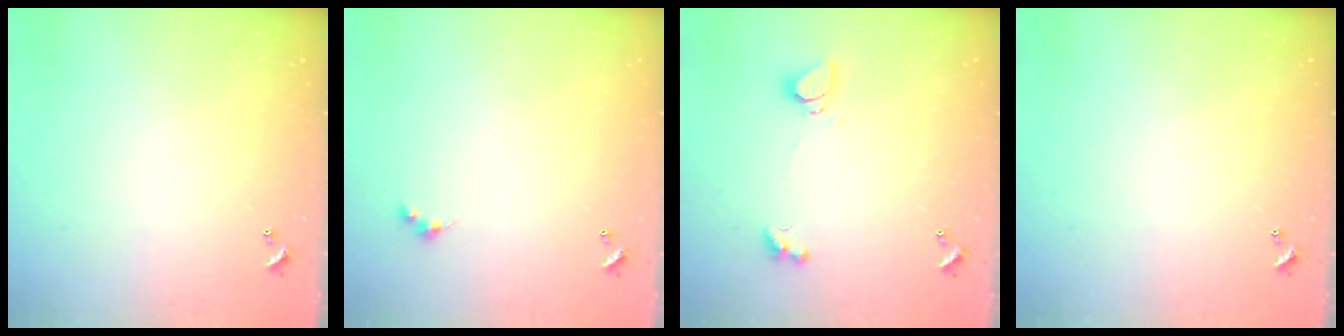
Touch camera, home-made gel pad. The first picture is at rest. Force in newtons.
{"total": 1.5, "press": 1.4, "slide": 0.3}
{"total": 1.0, "press": 0.9, "slide": 0.4}
{"total": 0.0}